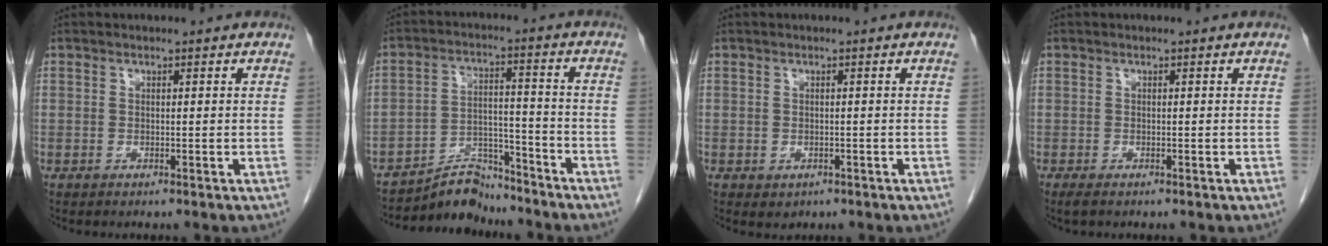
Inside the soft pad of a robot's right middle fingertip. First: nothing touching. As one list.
[{"total": 7.3, "force": [-7.2, 1.5, 0.0], "torque": [0.000, 0.020, -0.123]}, {"total": 1.3, "force": [-0.6, 1.1, 0.6], "torque": [-0.008, 0.001, 0.001]}, {"total": 1.4, "force": [-1.0, 0.5, 0.8], "torque": [-0.014, -0.004, -0.015]}]